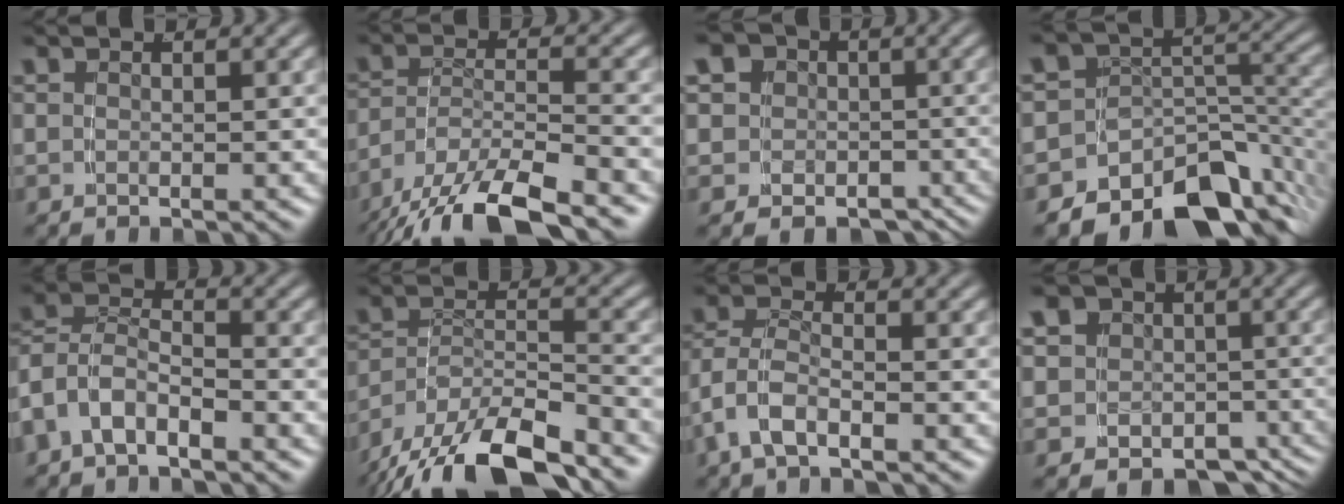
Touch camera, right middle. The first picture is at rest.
{"total": 8.7, "force": [-5.5, 3.7, 5.5], "torque": [-0.103, -0.029, -0.077]}
{"total": 14.5, "force": [-4.6, 12.8, 5.0], "torque": [-0.113, -0.031, -0.089]}
{"total": 16.1, "force": [-9.4, 10.6, 7.7], "torque": [-0.133, -0.041, -0.141]}
{"total": 7.4, "force": [-2.7, 6.4, 2.8], "torque": [-0.088, -0.025, -0.055]}
{"total": 9.7, "force": [-6.6, 5.2, 5.0], "torque": [-0.091, -0.022, -0.108]}
{"total": 3.4, "force": [-1.2, 2.2, 2.3], "torque": [-0.064, -0.021, -0.014]}
{"total": 15.9, "force": [-5.9, 13.6, 5.8], "torque": [-0.126, -0.040, -0.106]}